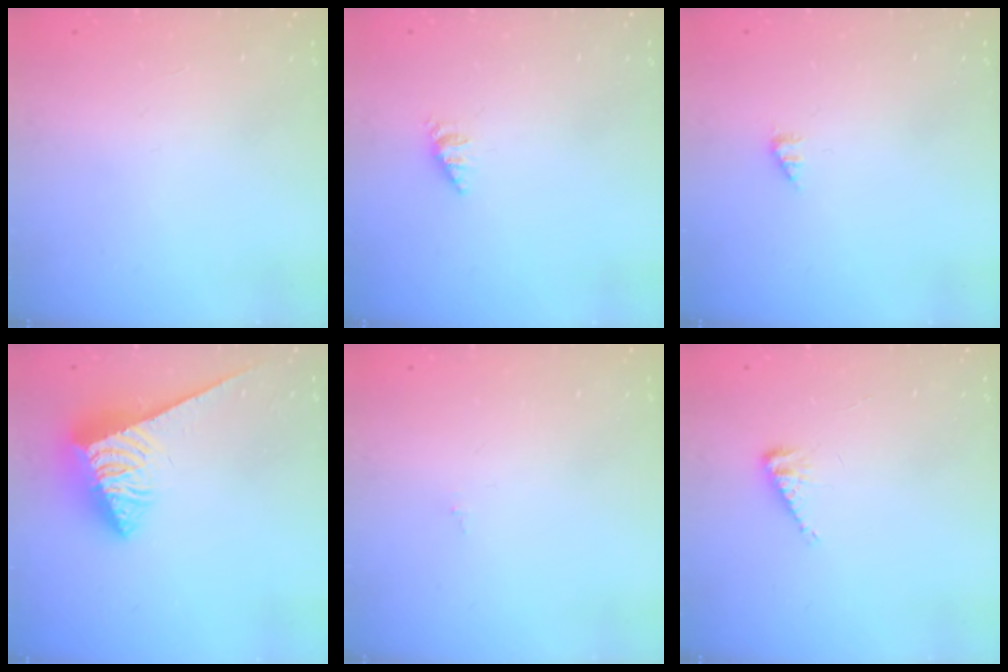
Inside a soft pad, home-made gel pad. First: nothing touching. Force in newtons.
{"total": 2.6, "press": 2.6, "slide": 0.3}
{"total": 1.4, "press": 1.4, "slide": 0.2}
{"total": 6.4, "press": 6.3, "slide": 0.9}
{"total": 0.0}
{"total": 5.1, "press": 5.1, "slide": 0.5}